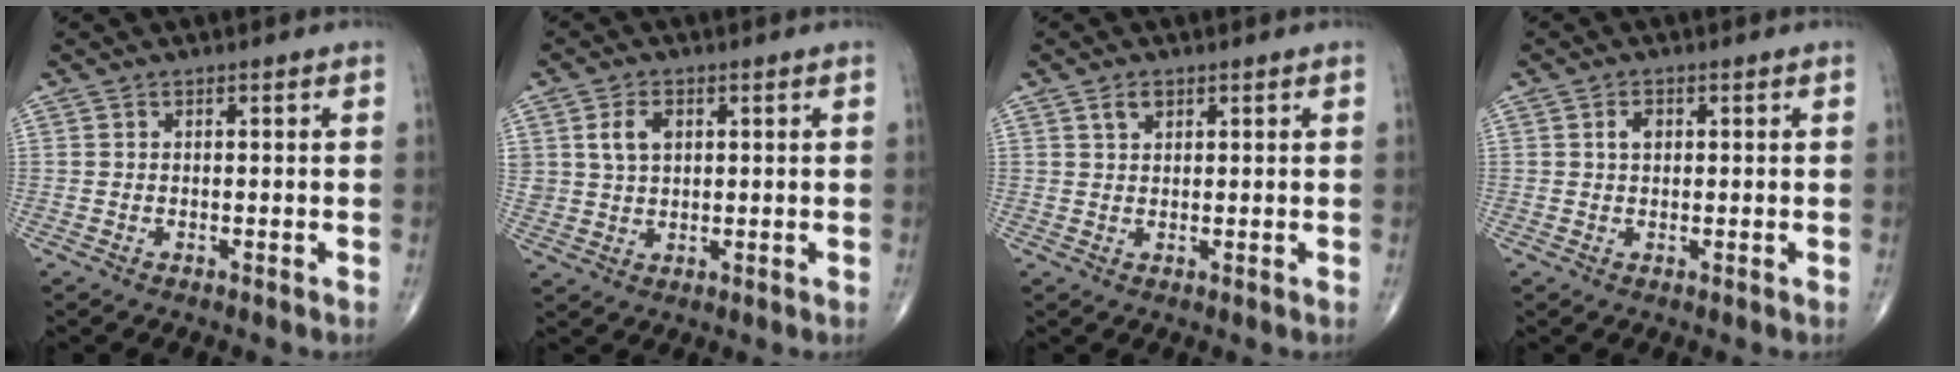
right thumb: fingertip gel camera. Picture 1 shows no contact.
{"total": 5.2, "force": [1.6, 3.6, 3.3], "torque": [-0.051, -0.005, 0.033]}
{"total": 2.2, "force": [1.2, 1.3, 1.2], "torque": [-0.018, -0.002, 0.023]}
{"total": 2.2, "force": [0.5, 1.5, 1.5], "torque": [-0.023, 0.003, 0.008]}